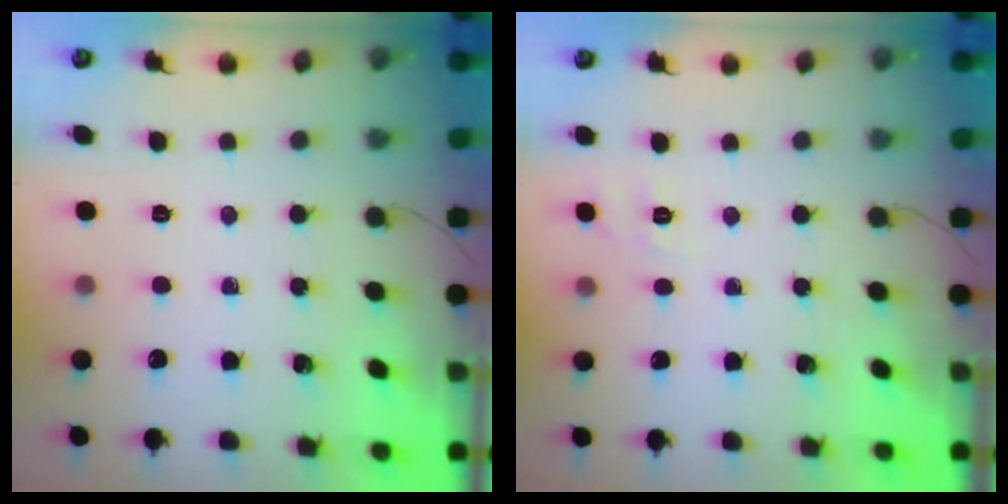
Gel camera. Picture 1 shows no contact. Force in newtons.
{"total": 2.9, "press": 2.4, "slide": 1.7}